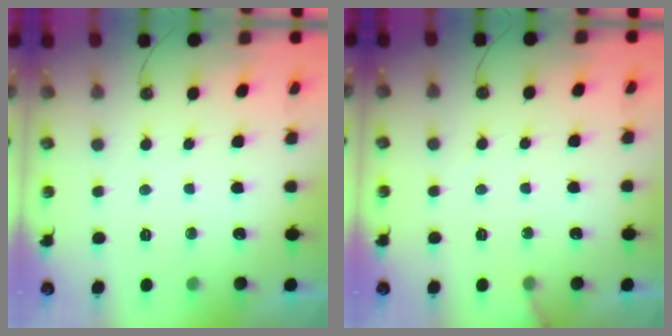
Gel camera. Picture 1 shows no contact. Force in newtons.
{"total": 4.3, "press": 4.3, "slide": 0.2}